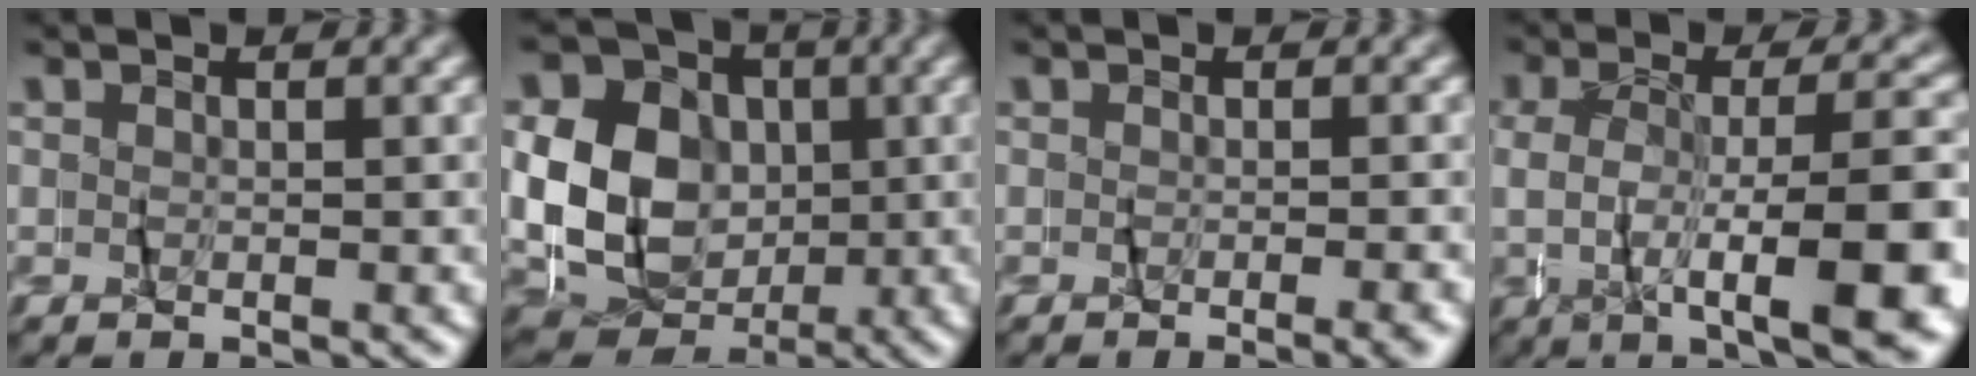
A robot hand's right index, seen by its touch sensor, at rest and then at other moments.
{"total": 13.8, "force": [-0.2, 11.9, 7.0], "torque": [-0.128, -0.014, -0.016]}
{"total": 1.5, "force": [-1.1, -0.2, 0.9], "torque": [-0.016, 0.002, -0.018]}
{"total": 8.2, "force": [-3.4, 1.6, 7.3], "torque": [-0.108, 0.001, -0.060]}